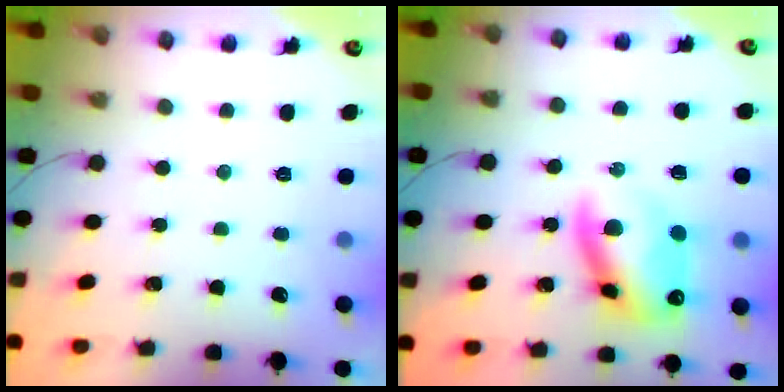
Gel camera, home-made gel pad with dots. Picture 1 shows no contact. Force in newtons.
{"total": 12.3, "press": 11.9, "slide": 3.0}